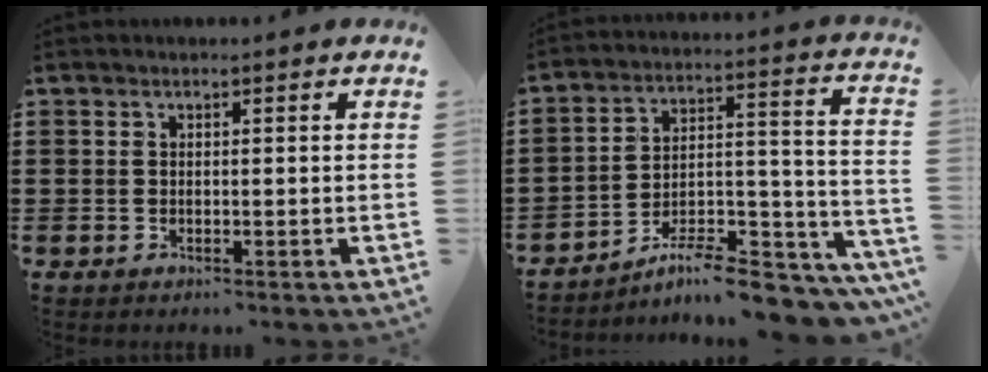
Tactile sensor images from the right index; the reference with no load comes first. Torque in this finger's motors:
{"motor_torque": [1.99, 0.14, 0.36, 0.01]}